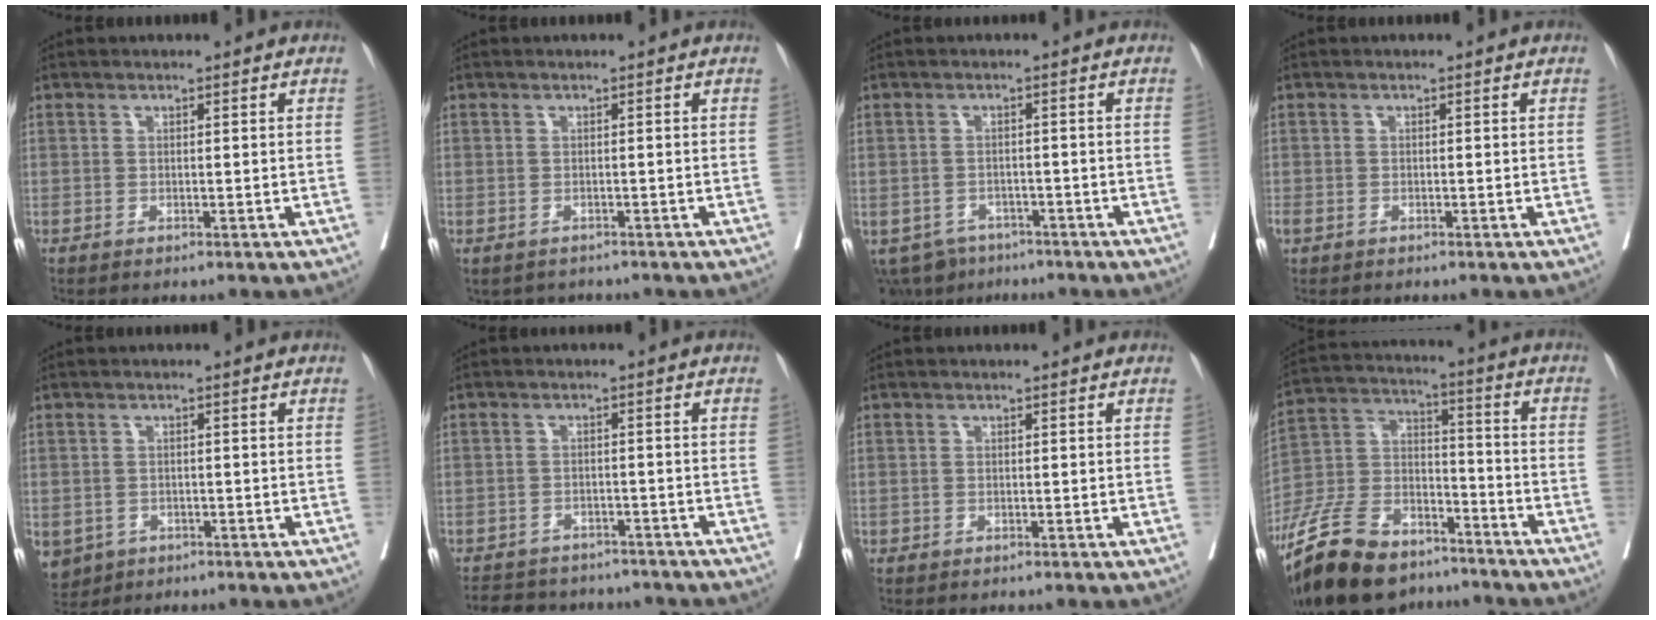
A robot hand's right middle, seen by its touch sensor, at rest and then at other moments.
{"total": 2.4, "force": [-2.0, 1.3, 0.2], "torque": [-0.007, -0.001, -0.027]}
{"total": 7.2, "force": [-5.3, 4.6, 1.5], "torque": [-0.027, -0.003, -0.074]}
{"total": 1.6, "force": [-1.0, 1.0, 0.7], "torque": [-0.025, -0.003, -0.017]}
{"total": 6.6, "force": [-3.2, 5.4, 2.0], "torque": [-0.052, -0.002, -0.045]}
{"total": 12.8, "force": [-11.4, 4.7, 3.5], "torque": [-0.073, 0.009, -0.142]}
{"total": 0.0}
{"total": 22.0, "force": [-16.4, 9.9, 10.8], "torque": [-0.282, -0.001, -0.297]}